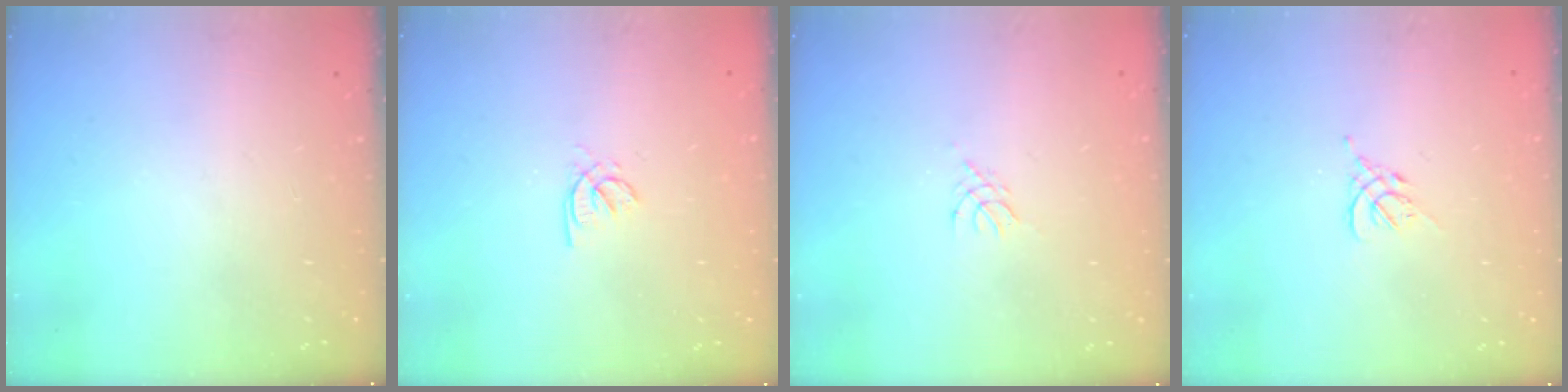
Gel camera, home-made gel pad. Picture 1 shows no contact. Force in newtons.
{"total": 1.9, "press": 1.8, "slide": 0.4}
{"total": 2.8, "press": 2.7, "slide": 0.6}
{"total": 1.2, "press": 1.1, "slide": 0.5}